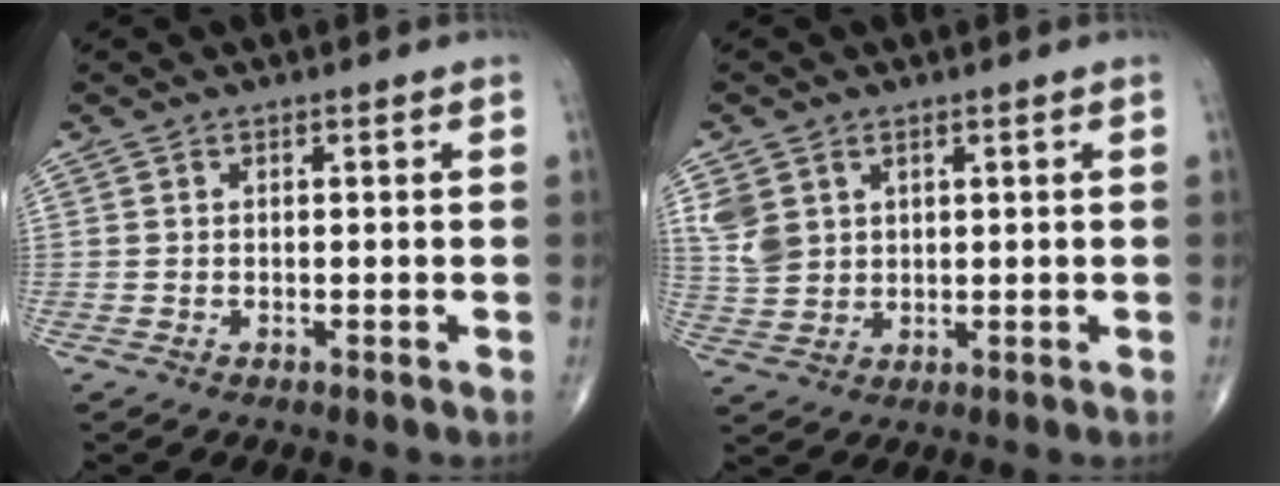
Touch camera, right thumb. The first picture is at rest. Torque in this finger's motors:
{"motor_torque": [-0.04, -0.02, 0.34, 0.27, 0.00]}